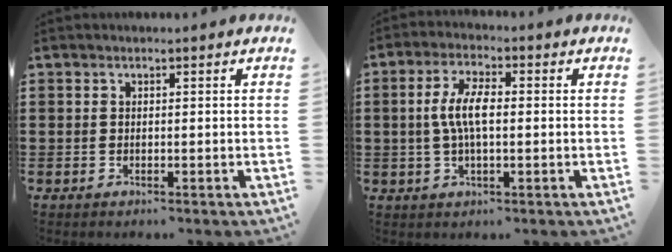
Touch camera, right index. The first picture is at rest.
{"total": 6.3, "force": [0.0, 2.3, 5.9], "torque": [-0.129, -0.001, -0.009]}